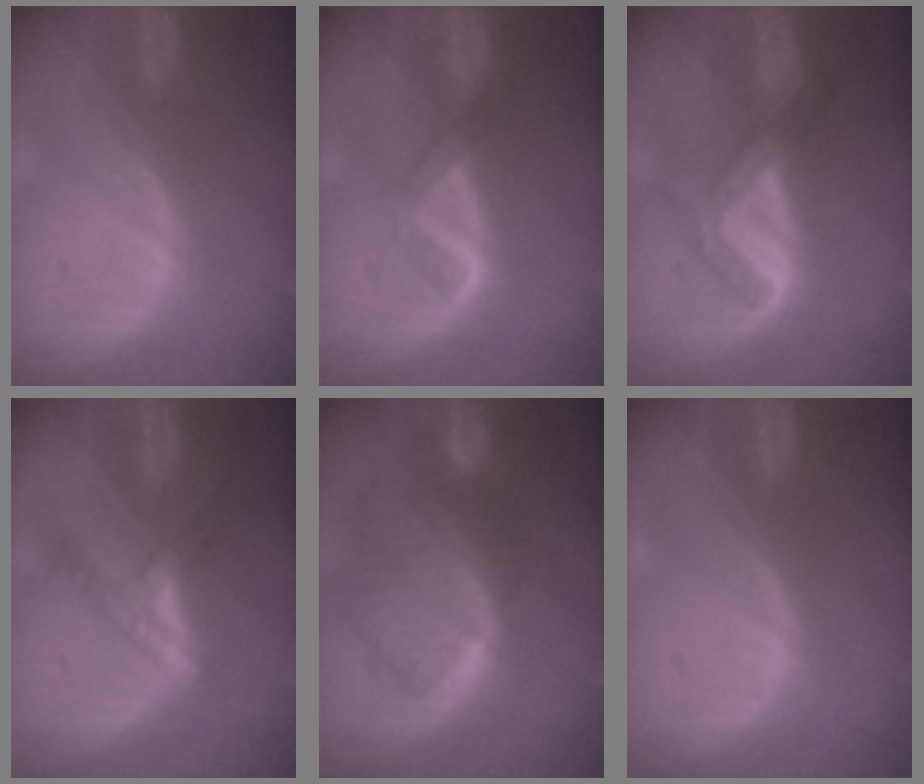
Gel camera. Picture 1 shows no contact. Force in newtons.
{"total": 3.2, "press": 3.1, "slide": 0.7}
{"total": 6.2, "press": 5.4, "slide": 3.1}
{"total": 5.1, "press": 5.1, "slide": 0.4}
{"total": 10.1, "press": 8.6, "slide": 5.2}
{"total": 0.7, "press": 0.0, "slide": 0.7}